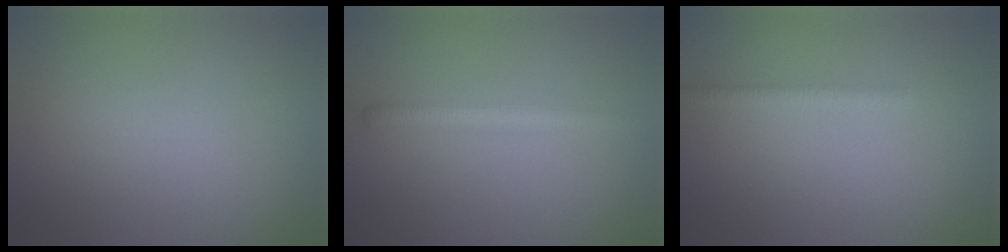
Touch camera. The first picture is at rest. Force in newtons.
{"total": 2.2, "press": 2.2, "slide": 0.2}
{"total": 1.6, "press": 1.6, "slide": 0.0}